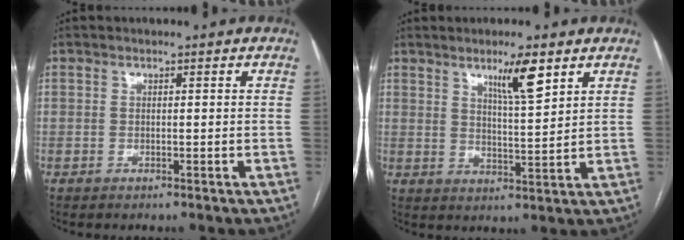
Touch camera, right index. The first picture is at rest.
{"total": 6.4, "force": [3.9, 0.6, 5.1], "torque": [-0.085, -0.005, 0.067]}